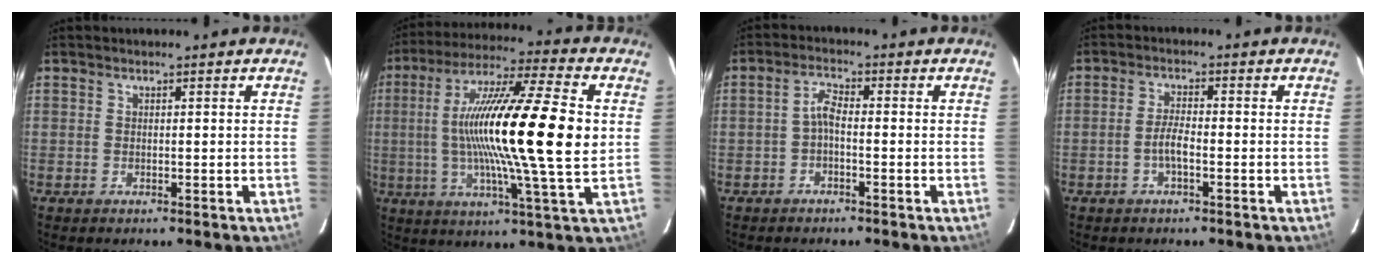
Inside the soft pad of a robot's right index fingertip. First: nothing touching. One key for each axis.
{"total": 22.4, "fx": 1.7, "fy": 1.0, "fz": 22.4, "tx": -0.389, "ty": 0.004, "tz": 0.015}
{"total": 2.5, "fx": -1.1, "fy": 0.8, "fz": 2.1, "tx": -0.047, "ty": 0.010, "tz": -0.024}
{"total": 2.9, "fx": -1.3, "fy": 0.6, "fz": 2.5, "tx": -0.054, "ty": 0.003, "tz": -0.024}